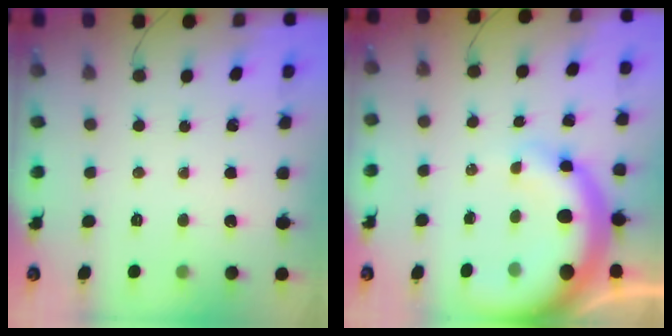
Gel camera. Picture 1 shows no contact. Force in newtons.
{"total": 12.4, "press": 12.1, "slide": 2.5}